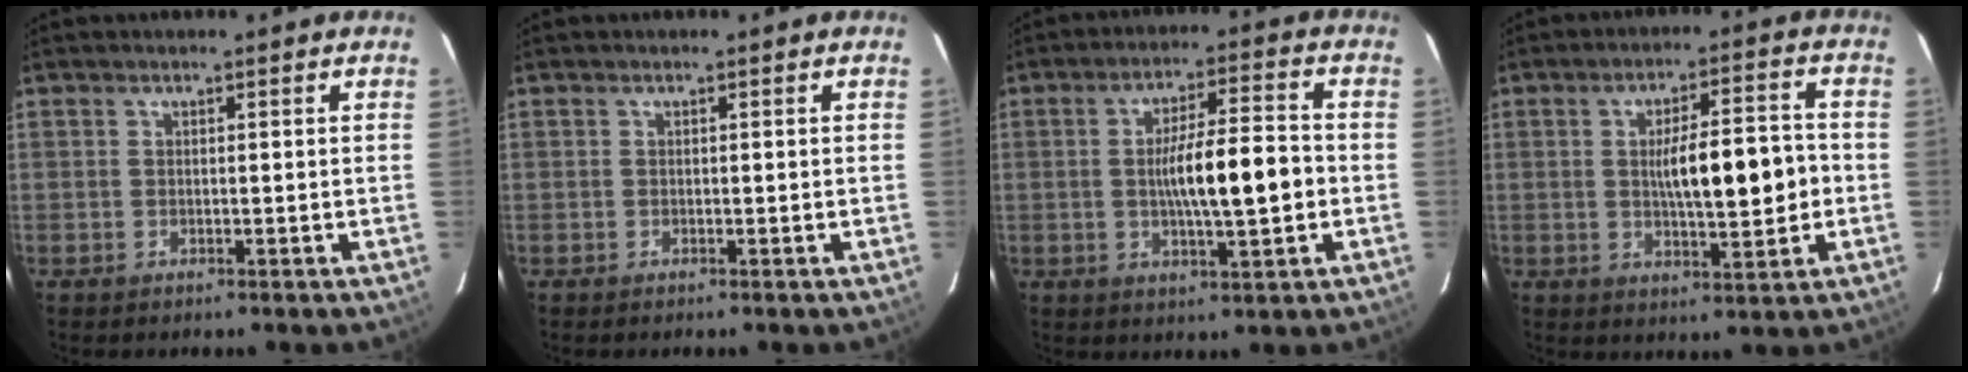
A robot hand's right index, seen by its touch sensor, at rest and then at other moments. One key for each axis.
{"total": 0.0}
{"total": 10.3, "fx": -1.0, "fy": 1.4, "fz": 10.2, "tx": -0.174, "ty": 0.011, "tz": -0.017}
{"total": 10.3, "fx": -0.4, "fy": 2.2, "fz": 10.0, "tx": -0.161, "ty": 0.014, "tz": -0.002}